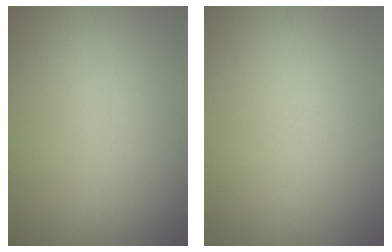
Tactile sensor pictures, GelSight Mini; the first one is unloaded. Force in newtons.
{"total": 0.0}